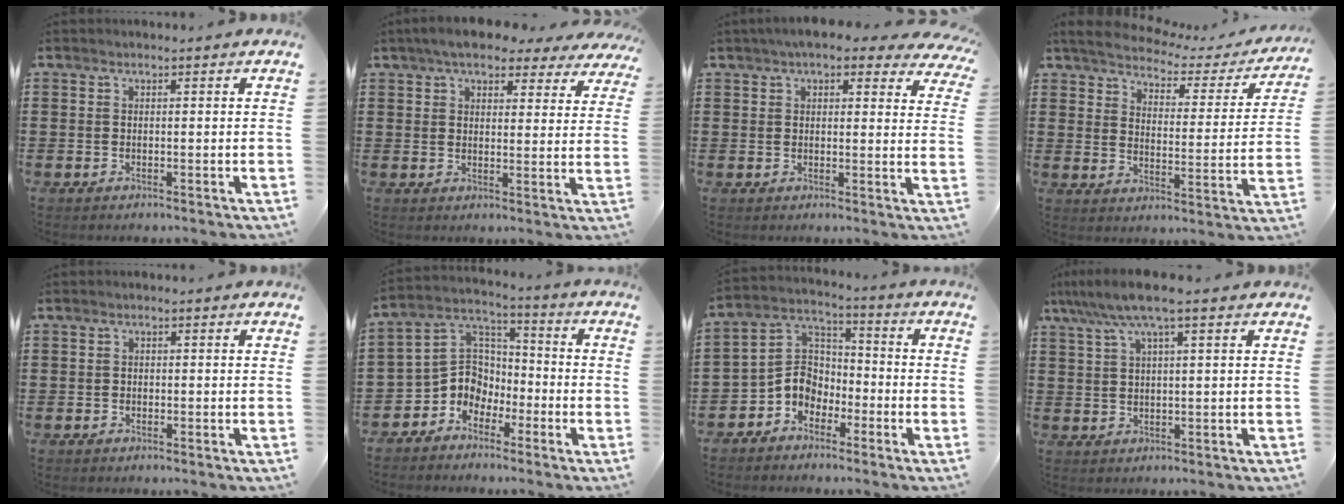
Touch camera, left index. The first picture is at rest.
{"total": 5.8, "force": [5.1, 1.7, 2.3], "torque": [-0.058, -0.007, 0.092]}
{"total": 5.1, "force": [4.2, 1.3, 2.6], "torque": [-0.057, -0.007, 0.074]}
{"total": 3.6, "force": [3.3, 0.7, 1.0], "torque": [-0.043, -0.024, 0.050]}
{"total": 0.5, "force": [-0.2, 0.4, 0.2], "torque": [-0.006, 0.001, -0.004]}
{"total": 7.0, "force": [-3.2, 5.8, 2.0], "torque": [-0.077, -0.003, -0.071]}
{"total": 6.4, "force": [-3.5, 5.0, 2.0], "torque": [-0.067, 0.004, -0.077]}
{"total": 5.9, "force": [3.4, 0.5, 4.8], "torque": [-0.102, 0.002, 0.058]}